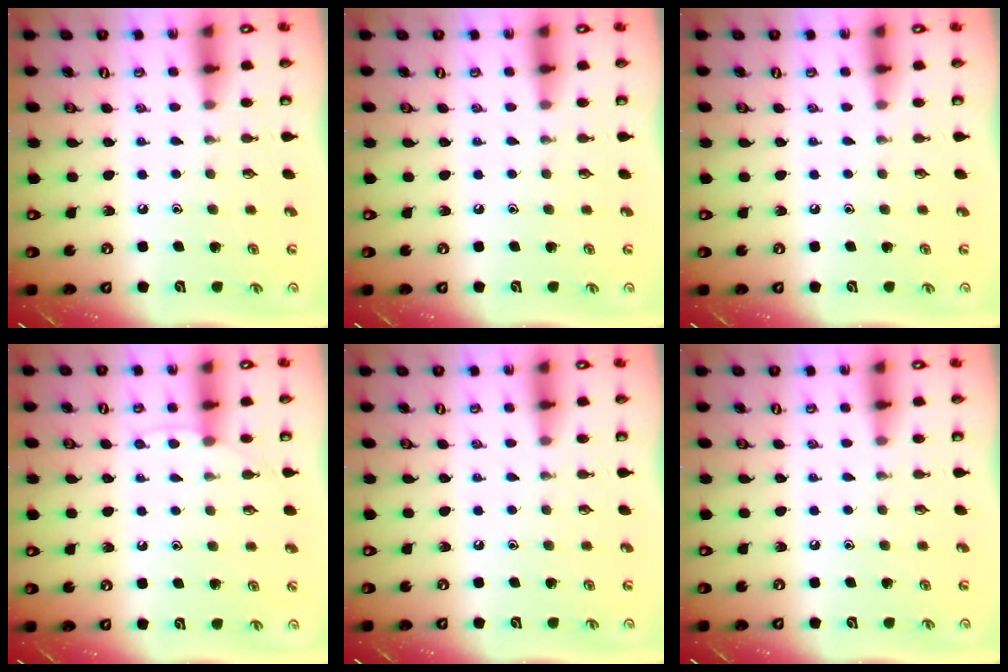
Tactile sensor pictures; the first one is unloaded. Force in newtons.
{"total": 0.0}
{"total": 0.0}
{"total": 4.2, "press": 4.2, "slide": 0.5}
{"total": 0.0}
{"total": 0.0}